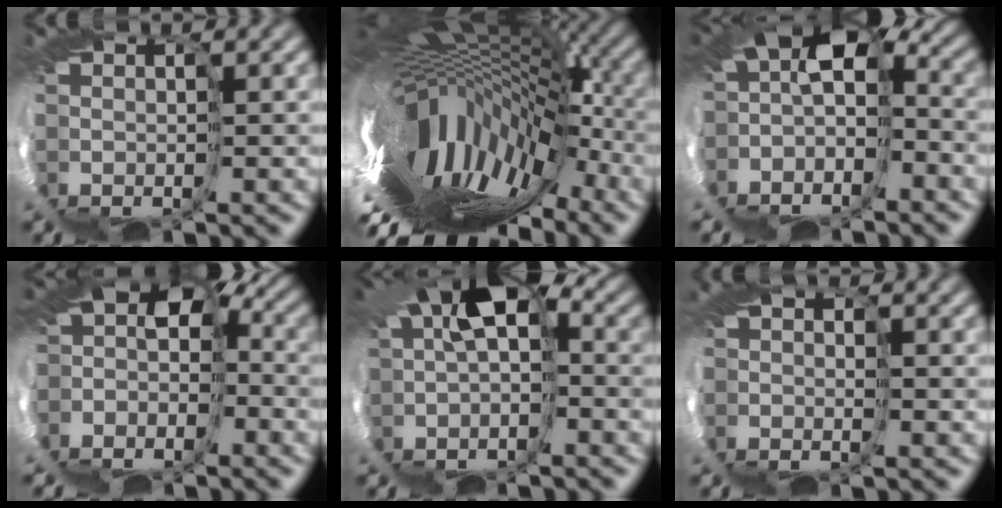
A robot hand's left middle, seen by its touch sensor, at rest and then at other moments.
{"total": 13.8, "force": [-1.8, 5.0, 12.7], "torque": [-0.167, -0.009, -0.031]}
{"total": 4.6, "force": [-2.4, 2.4, 3.2], "torque": [-0.066, -0.022, -0.020]}
{"total": 5.5, "force": [-3.8, 3.4, 2.1], "torque": [-0.047, -0.024, -0.017]}
{"total": 5.5, "force": [-0.4, 2.3, 5.0], "torque": [-0.072, -0.009, -0.001]}
{"total": 0.6, "force": [-0.5, -0.2, 0.2], "torque": [0.007, -0.006, -0.010]}